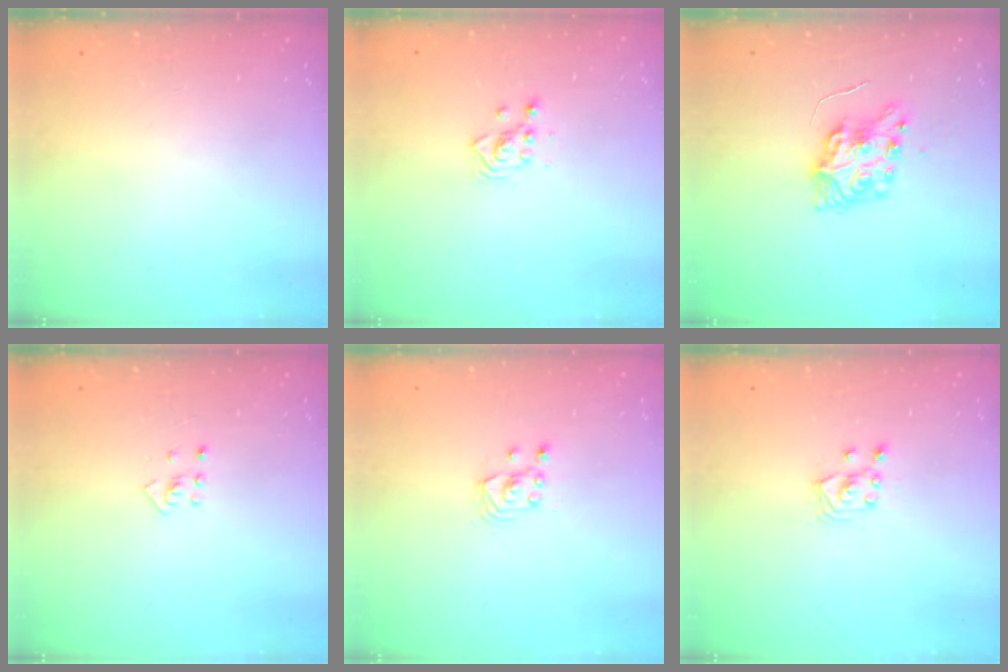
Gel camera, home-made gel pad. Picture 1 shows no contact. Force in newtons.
{"total": 2.9, "press": 2.9, "slide": 0.1}
{"total": 8.1, "press": 8.1, "slide": 0.2}
{"total": 2.5, "press": 2.4, "slide": 0.8}
{"total": 2.5, "press": 2.5, "slide": 0.3}
{"total": 3.0, "press": 3.0, "slide": 0.3}